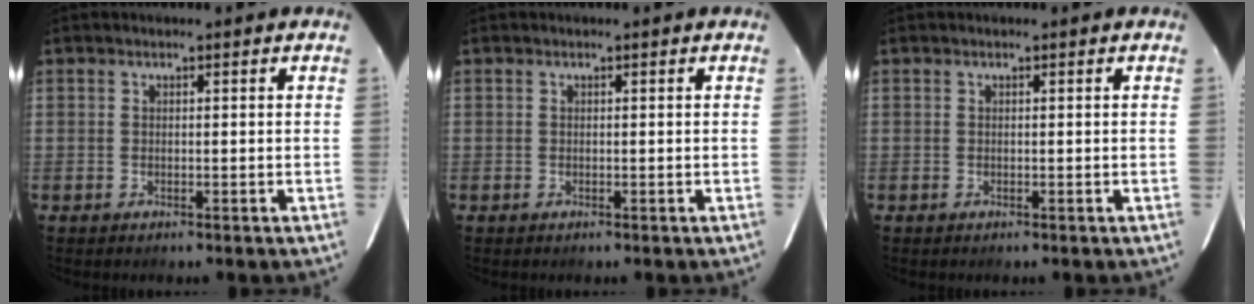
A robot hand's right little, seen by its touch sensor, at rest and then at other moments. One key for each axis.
{"total": 0.0}
{"total": 0.0}